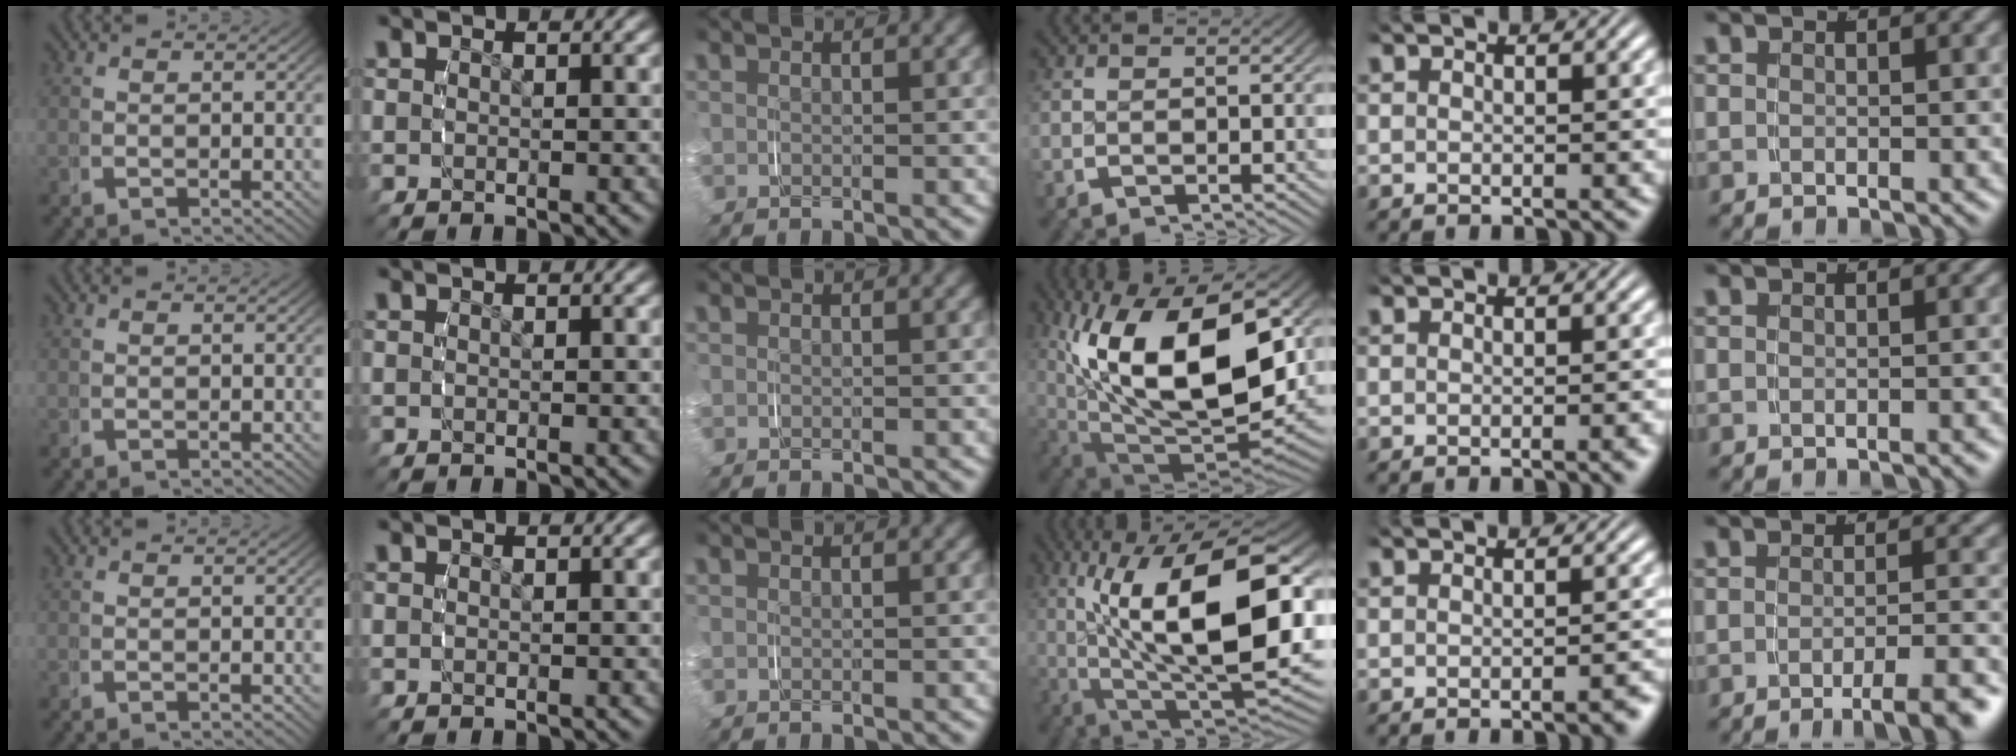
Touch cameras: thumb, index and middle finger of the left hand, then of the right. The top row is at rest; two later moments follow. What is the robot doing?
{"motion": "grasp_and_lifting", "object": "plastic wrap"}